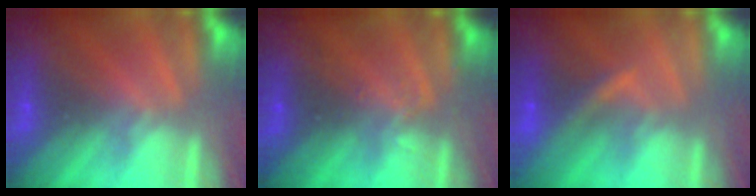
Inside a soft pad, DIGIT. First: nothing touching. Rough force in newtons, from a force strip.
{"total": 2.4}
{"total": 3.5}